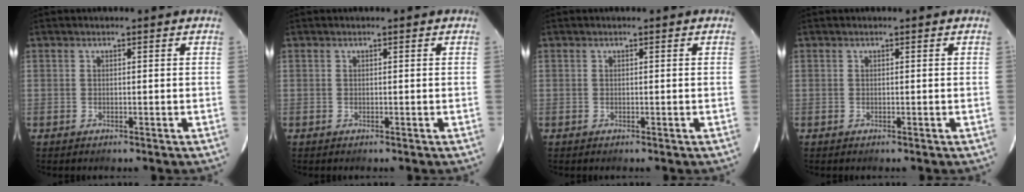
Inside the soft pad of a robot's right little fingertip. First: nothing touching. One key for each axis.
{"total": 0.0}
{"total": 0.0}
{"total": 0.0}